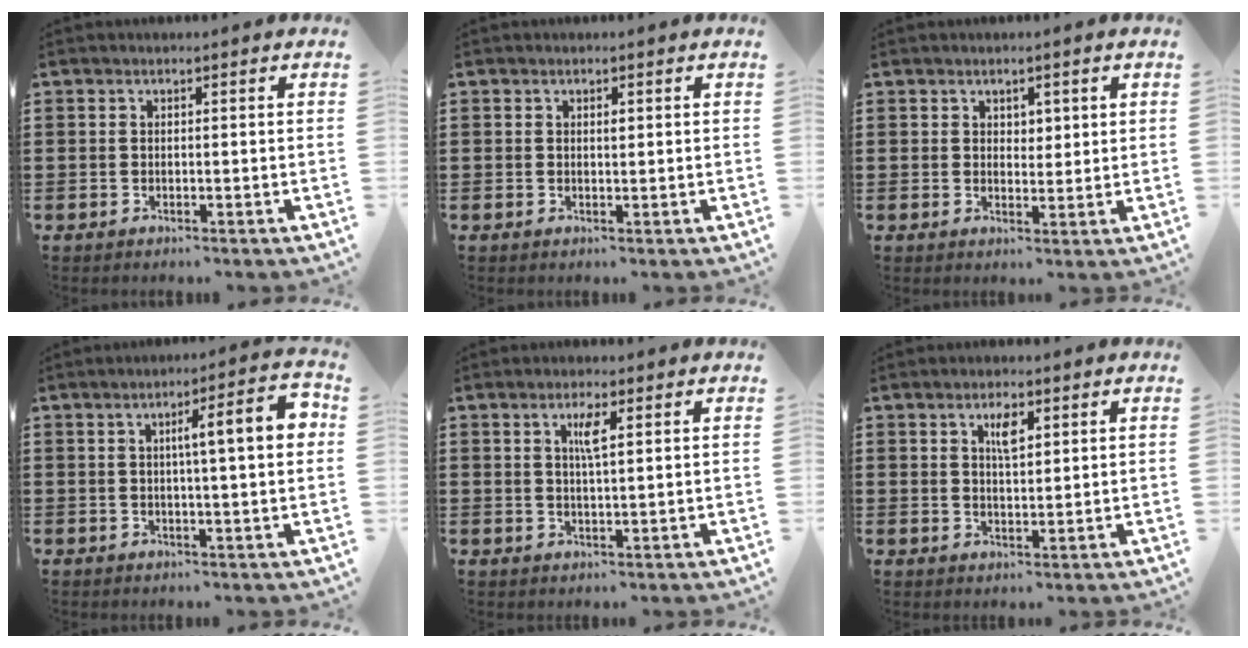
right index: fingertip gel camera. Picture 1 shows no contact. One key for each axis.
{"total": 0.8, "fx": 0.3, "fy": 0.4, "fz": 0.6, "tx": -0.005, "ty": -0.003, "tz": 0.003}
{"total": 1.8, "fx": 1.3, "fy": 1.2, "fz": 0.5, "tx": -0.014, "ty": 0.008, "tz": 0.025}
{"total": 8.4, "fx": 1.6, "fy": 1.2, "fz": 8.1, "tx": -0.121, "ty": -0.007, "tz": 0.013}
{"total": 2.9, "fx": 1.2, "fy": 0.4, "fz": 2.6, "tx": -0.047, "ty": -0.001, "tz": 0.016}
{"total": 3.2, "fx": 1.6, "fy": 1.1, "fz": 2.6, "tx": -0.041, "ty": -0.001, "tz": 0.022}